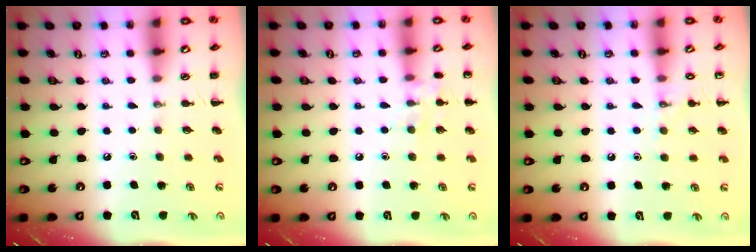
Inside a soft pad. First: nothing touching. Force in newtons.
{"total": 7.9, "press": 7.7, "slide": 1.7}
{"total": 7.5, "press": 7.3, "slide": 1.8}